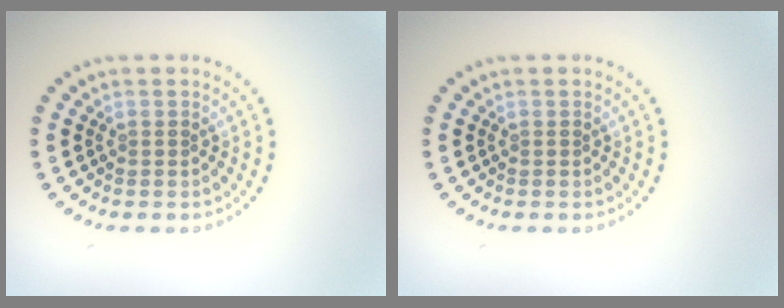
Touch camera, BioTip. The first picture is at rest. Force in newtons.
{"total": 0.0}